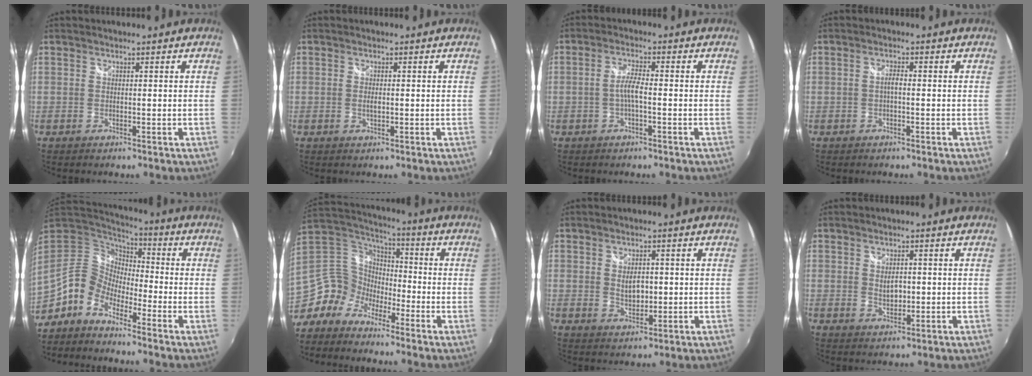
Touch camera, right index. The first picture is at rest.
{"total": 1.2, "force": [-0.2, 0.5, 1.1], "torque": [-0.021, -0.001, -0.004]}
{"total": 3.3, "force": [-1.0, 0.4, 3.1], "torque": [-0.066, 0.006, -0.019]}
{"total": 1.5, "force": [-0.4, 0.4, 1.3], "torque": [-0.026, 0.005, -0.009]}
{"total": 9.1, "force": [-5.5, 6.0, 4.1], "torque": [-0.070, 0.021, -0.124]}
{"total": 10.0, "force": [-7.5, 6.2, 2.3], "torque": [-0.052, 0.031, -0.166]}
{"total": 4.1, "force": [0.4, 2.6, 3.2], "torque": [-0.050, -0.002, 0.008]}
{"total": 3.2, "force": [0.2, 2.1, 2.4], "torque": [-0.037, -0.001, 0.005]}